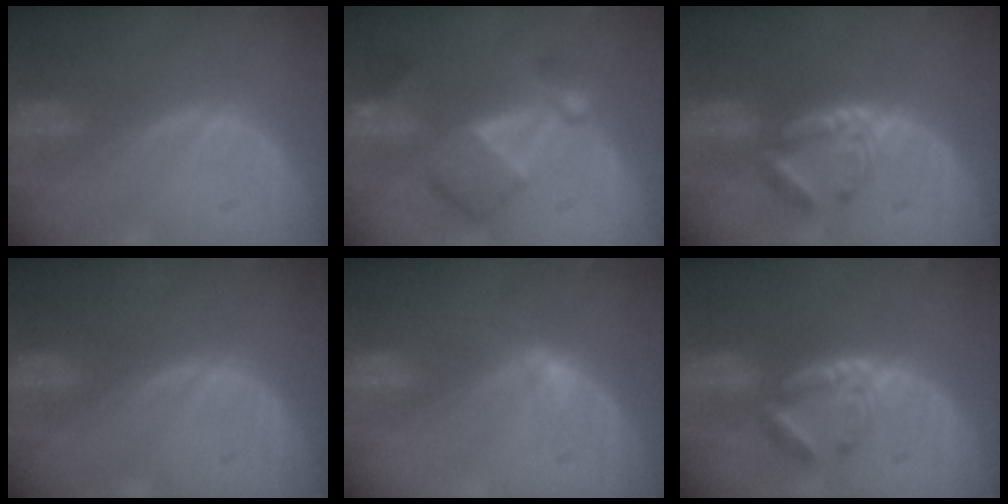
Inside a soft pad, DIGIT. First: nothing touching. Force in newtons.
{"total": 7.9, "press": 6.9, "slide": 3.9}
{"total": 5.7, "press": 5.1, "slide": 2.7}
{"total": 0.0}
{"total": 2.3, "press": 1.9, "slide": 1.3}
{"total": 5.7, "press": 5.1, "slide": 2.7}